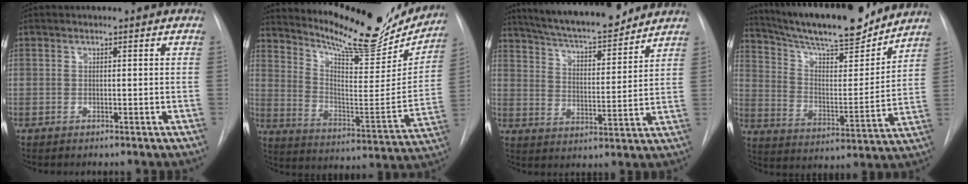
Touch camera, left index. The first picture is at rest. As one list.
[{"total": 22.6, "force": [20.2, 4.8, 9.0], "torque": [-0.146, -0.049, 0.284]}, {"total": 16.2, "force": [14.4, 2.3, 6.9], "torque": [-0.116, 0.003, 0.228]}, {"total": 20.6, "force": [18.2, 3.2, 9.2], "torque": [-0.160, -0.002, 0.284]}]